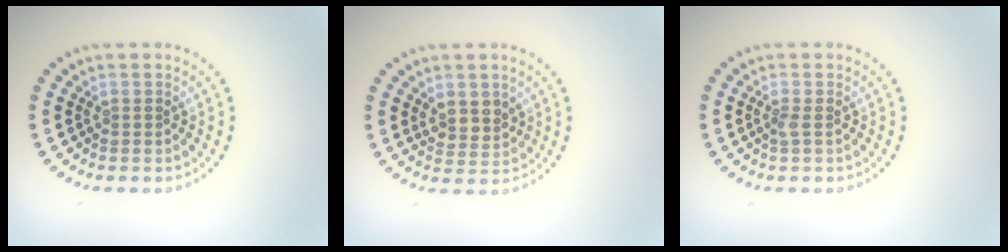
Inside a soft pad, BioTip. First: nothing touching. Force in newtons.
{"total": 2.2, "press": 1.9, "slide": 1.0}
{"total": 0.8, "press": 0.6, "slide": 0.5}